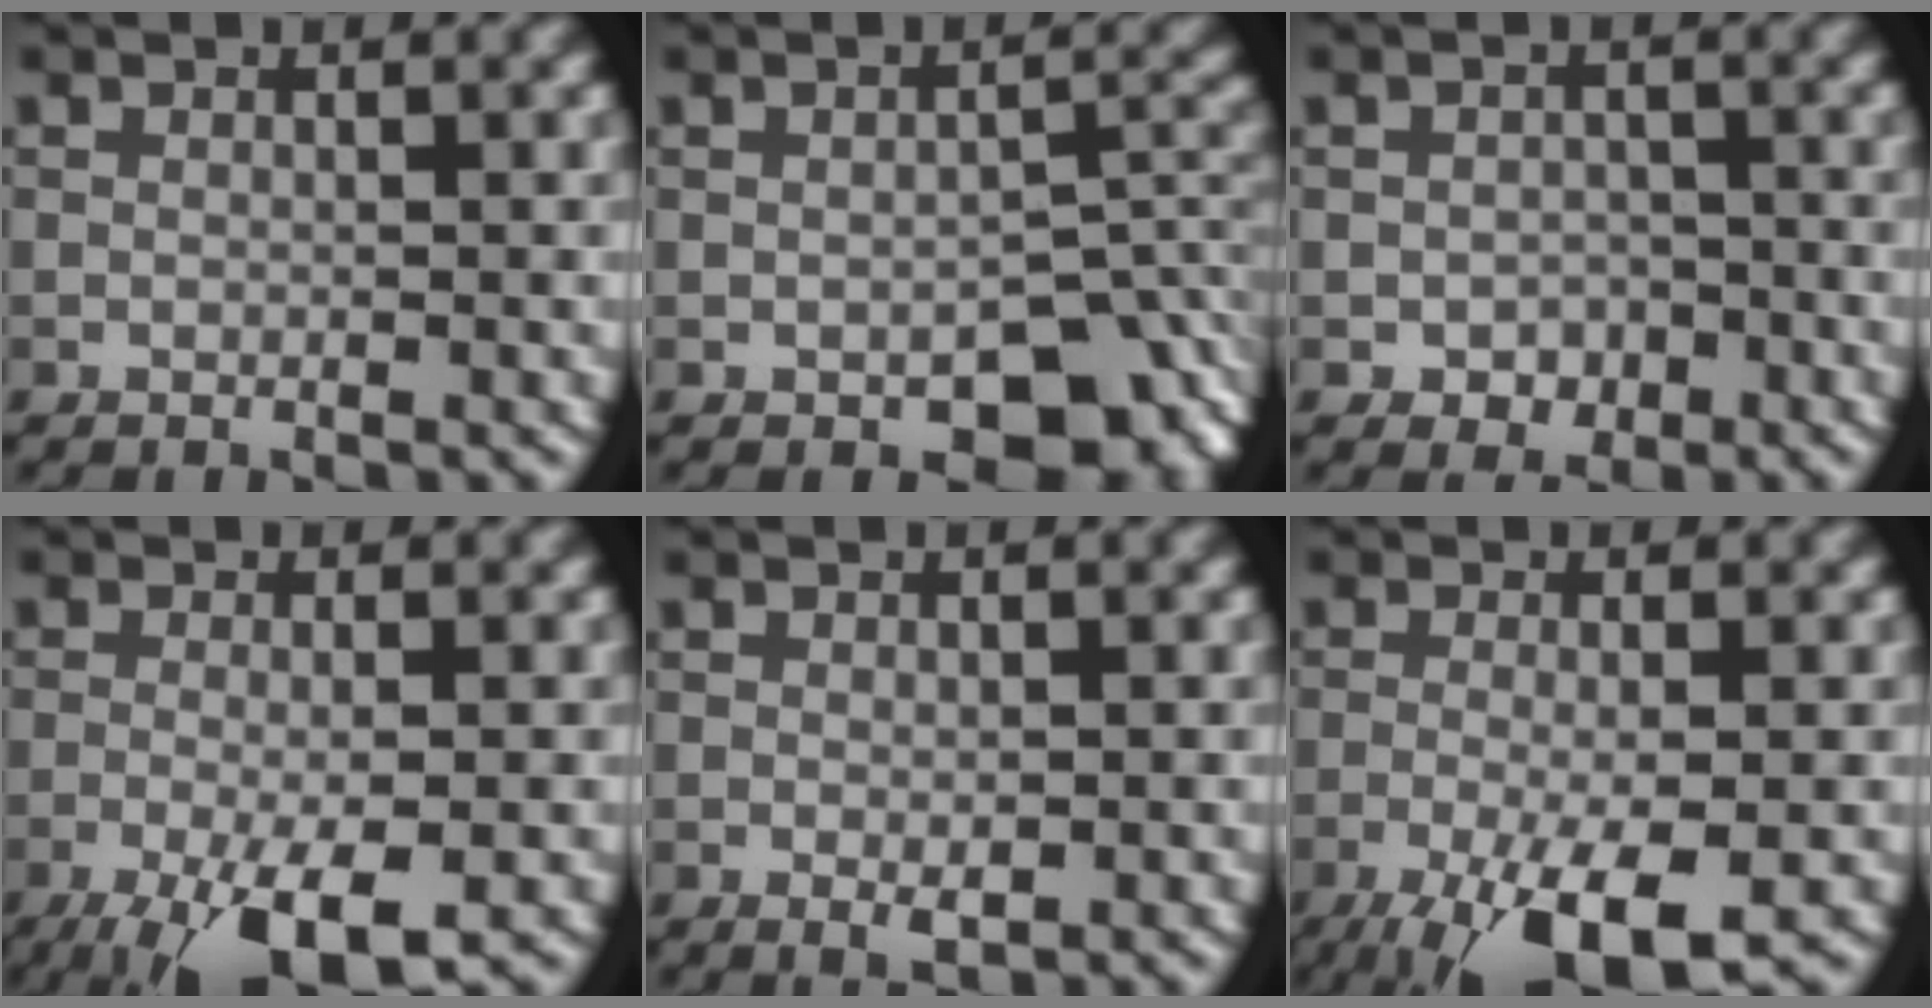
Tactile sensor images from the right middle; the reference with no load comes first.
{"total": 7.2, "force": [-3.7, 3.9, 4.8], "torque": [-0.050, -0.017, -0.042]}
{"total": 2.1, "force": [-1.0, 1.7, 0.9], "torque": [-0.008, -0.003, -0.018]}
{"total": 7.5, "force": [-3.9, 2.0, 6.1], "torque": [-0.108, -0.012, -0.065]}
{"total": 1.4, "force": [-0.4, 0.7, 1.2], "torque": [-0.021, -0.005, -0.004]}
{"total": 8.2, "force": [-4.1, 2.3, 6.7], "torque": [-0.124, -0.015, -0.070]}